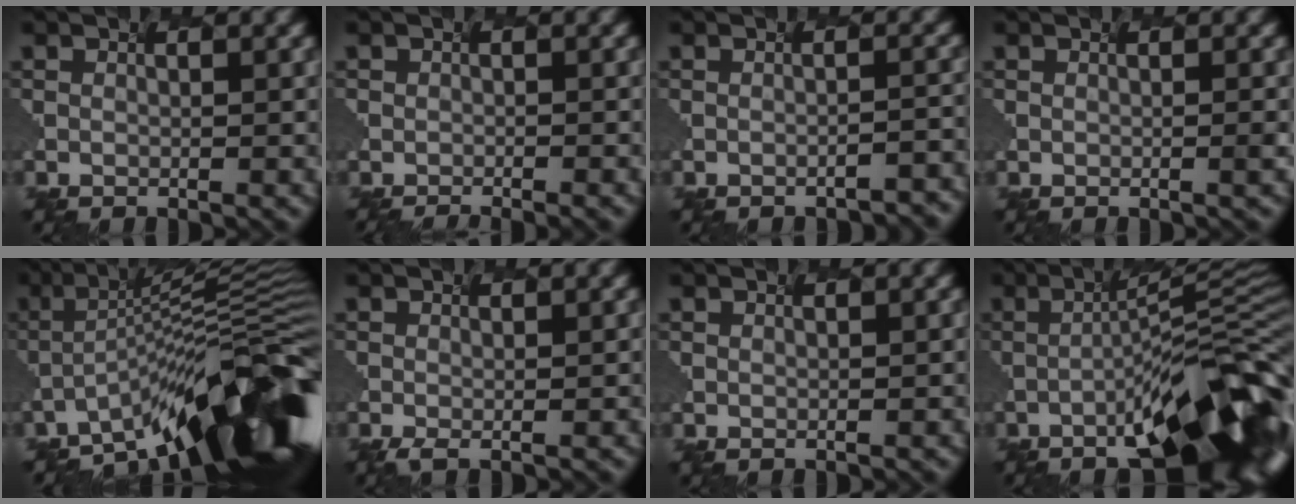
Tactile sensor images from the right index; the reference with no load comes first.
{"total": 2.7, "force": [-2.3, 0.9, 1.2], "torque": [0.007, -0.004, -0.014]}
{"total": 2.9, "force": [-1.9, 0.7, 2.0], "torque": [-0.014, 0.005, -0.018]}
{"total": 1.2, "force": [0.0, 0.5, 1.1], "torque": [-0.005, 0.000, -0.007]}
{"total": 13.2, "force": [-8.1, 2.6, 10.1], "torque": [-0.145, 0.011, -0.131]}
{"total": 1.7, "force": [-1.4, 0.3, 0.9], "torque": [-0.014, 0.002, -0.014]}
{"total": 0.0}
{"total": 15.4, "force": [-6.2, 4.1, 13.5], "torque": [-0.168, 0.012, -0.090]}